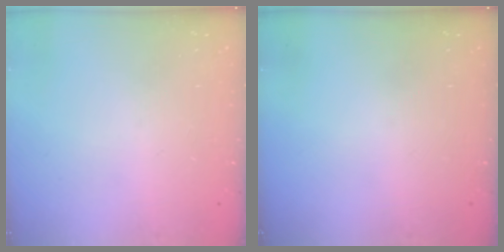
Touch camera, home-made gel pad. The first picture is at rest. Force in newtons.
{"total": 0.0}